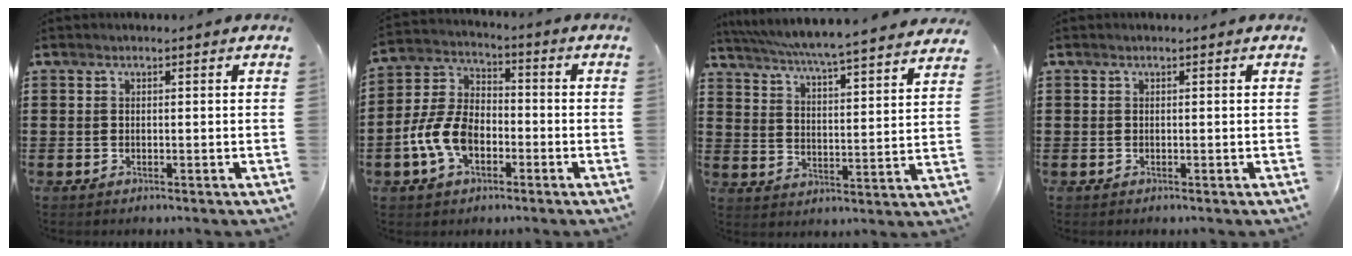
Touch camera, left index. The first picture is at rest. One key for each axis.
{"total": 9.0, "fx": -3.4, "fy": 5.5, "fz": 6.2, "tx": -0.162, "ty": 0.004, "tz": -0.072}
{"total": 5.0, "fx": 4.6, "fy": -1.1, "fz": 1.6, "tx": -0.053, "ty": -0.045, "tz": 0.071}
{"total": 0.0}